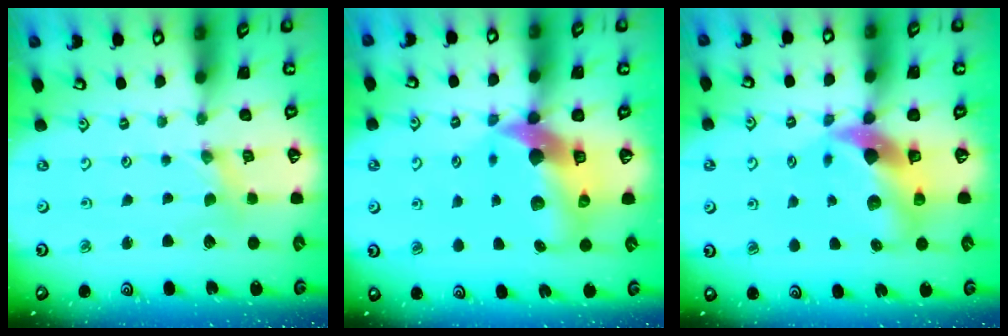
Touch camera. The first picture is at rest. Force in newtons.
{"total": 13.9, "press": 13.7, "slide": 2.1}
{"total": 12.5, "press": 12.4, "slide": 1.9}